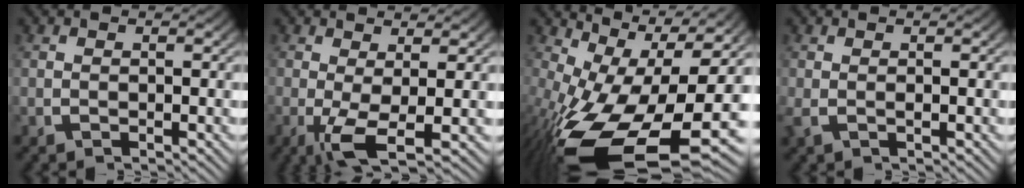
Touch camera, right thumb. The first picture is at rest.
{"total": 4.9, "force": [-1.1, 2.0, 4.3], "torque": [-0.093, -0.031, -0.008]}
{"total": 16.1, "force": [-0.7, 8.8, 13.5], "torque": [-0.263, -0.065, 0.028]}
{"total": 0.9, "force": [0.2, 0.4, 0.7], "torque": [-0.020, 0.000, 0.004]}